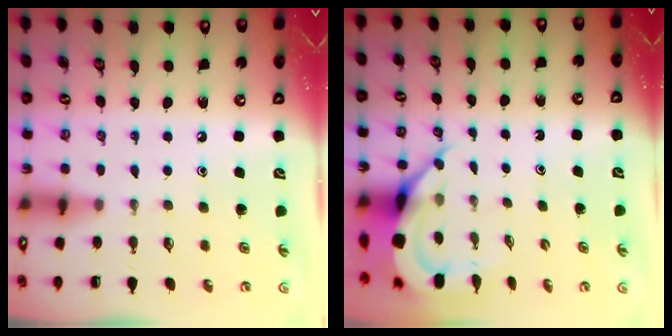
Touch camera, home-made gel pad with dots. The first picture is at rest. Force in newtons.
{"total": 6.7, "press": 6.7, "slide": 0.8}